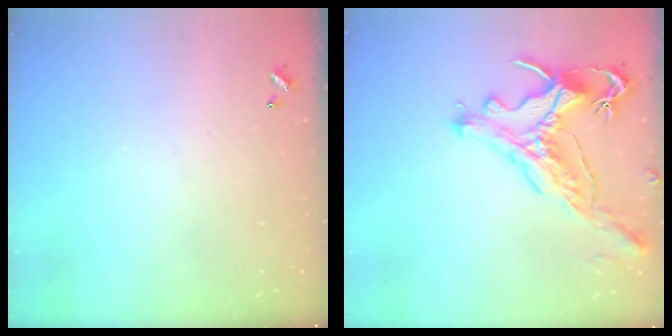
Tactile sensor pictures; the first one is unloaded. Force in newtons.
{"total": 1.7, "press": 0.9, "slide": 1.4}